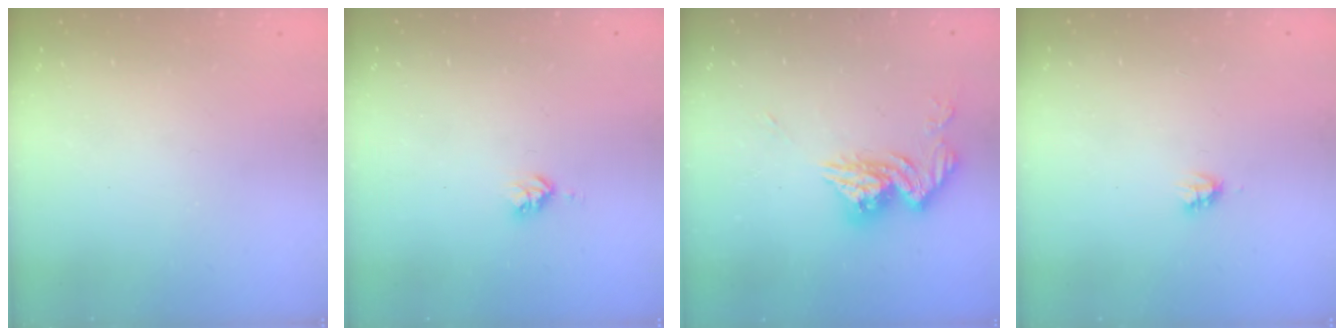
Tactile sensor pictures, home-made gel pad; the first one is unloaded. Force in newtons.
{"total": 3.7, "press": 3.7, "slide": 0.5}
{"total": 12.8, "press": 12.8, "slide": 1.1}
{"total": 2.7, "press": 2.7, "slide": 0.2}